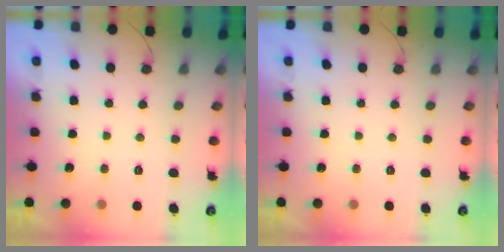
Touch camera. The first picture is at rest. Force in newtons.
{"total": 0.0}